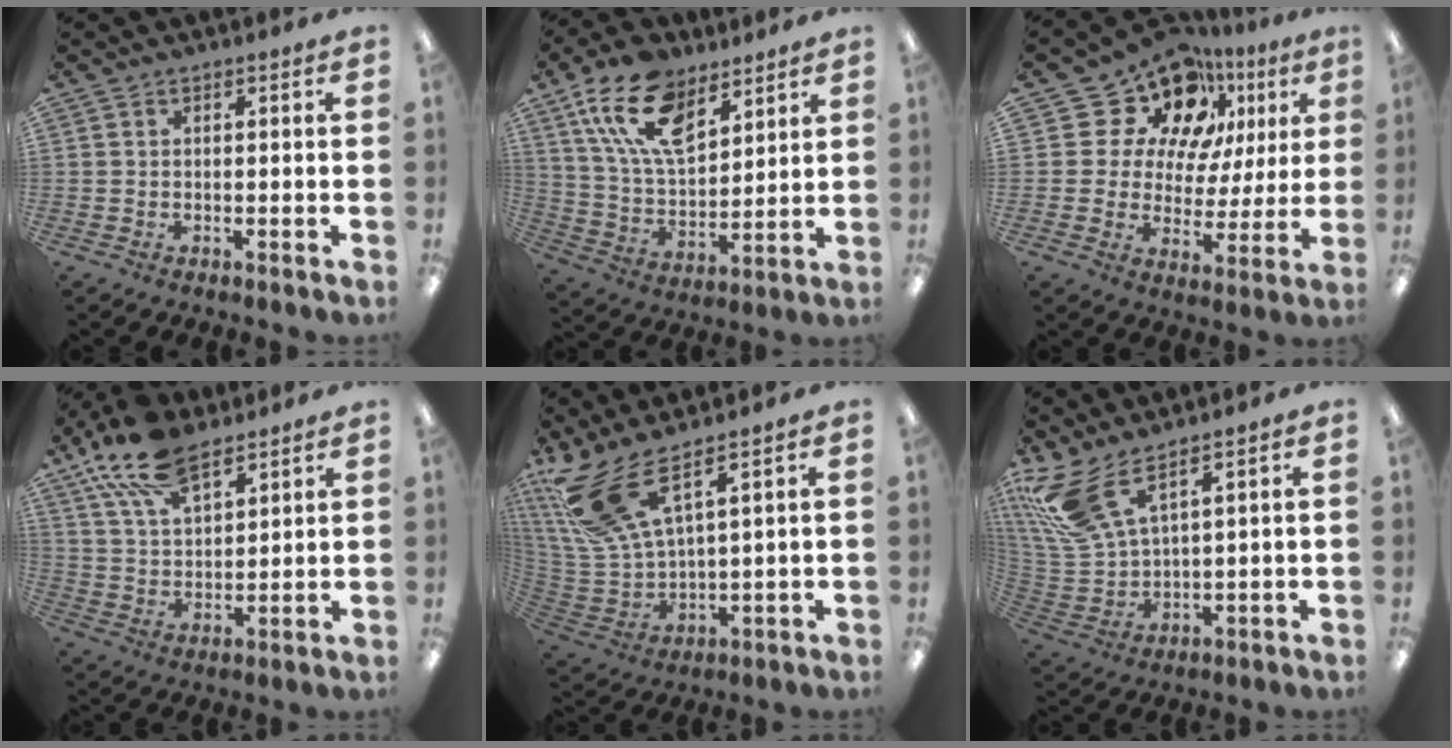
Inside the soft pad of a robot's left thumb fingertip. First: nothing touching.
{"total": 17.1, "force": [9.9, 9.4, 10.2], "torque": [-0.194, -0.032, 0.185]}
{"total": 17.3, "force": [11.2, 10.8, 7.5], "torque": [-0.147, -0.066, 0.205]}
{"total": 15.8, "force": [10.1, 7.7, 9.3], "torque": [-0.188, -0.038, 0.184]}
{"total": 15.5, "force": [9.6, 5.8, 10.7], "torque": [-0.245, -0.046, 0.177]}
{"total": 12.7, "force": [8.4, 5.4, 7.9], "torque": [-0.190, -0.033, 0.159]}